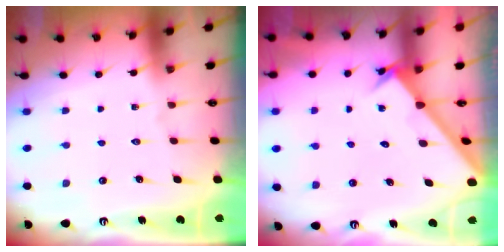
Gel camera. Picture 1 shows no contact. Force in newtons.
{"total": 2.1, "press": 2.1, "slide": 0.2}